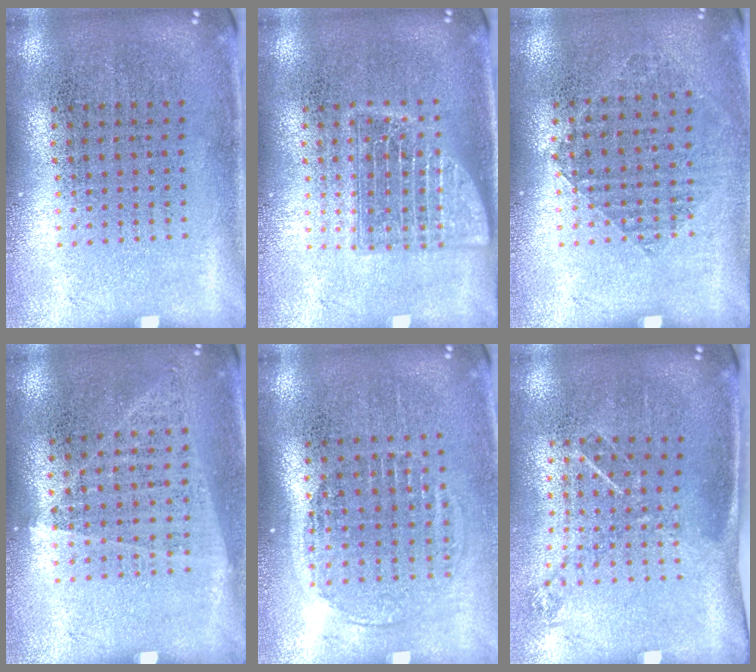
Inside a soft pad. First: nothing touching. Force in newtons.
{"total": 2.2, "press": 2.2, "slide": 0.3}
{"total": 0.9, "press": 0.8, "slide": 0.3}
{"total": 1.0, "press": 1.0, "slide": 0.3}
{"total": 1.5, "press": 1.3, "slide": 0.7}
{"total": 1.1, "press": 0.9, "slide": 0.6}